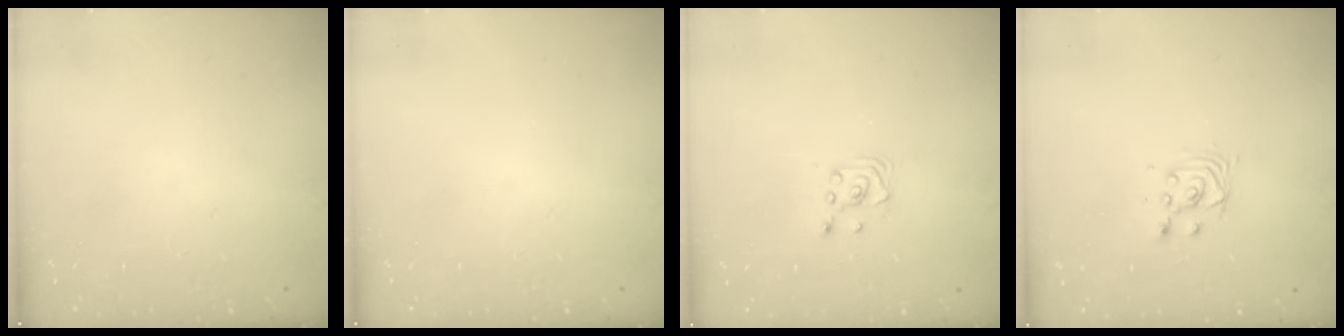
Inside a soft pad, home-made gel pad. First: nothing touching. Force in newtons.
{"total": 0.0}
{"total": 2.6, "press": 2.6, "slide": 0.2}
{"total": 3.1, "press": 3.1, "slide": 0.2}